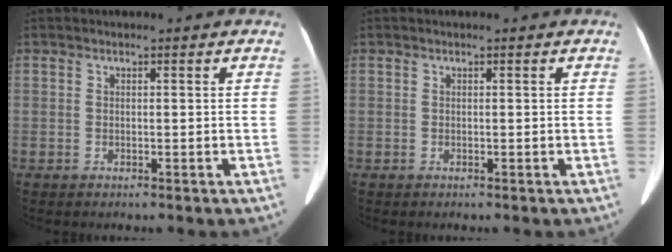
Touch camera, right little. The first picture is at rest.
{"total": 0.0}